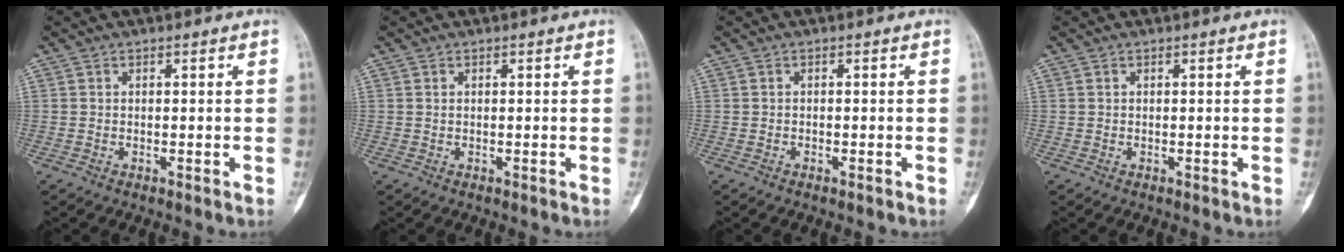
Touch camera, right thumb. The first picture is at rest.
{"total": 0.0}
{"total": 0.5, "force": [-0.4, 0.2, 0.3], "torque": [-0.013, 0.004, -0.005]}
{"total": 0.0}